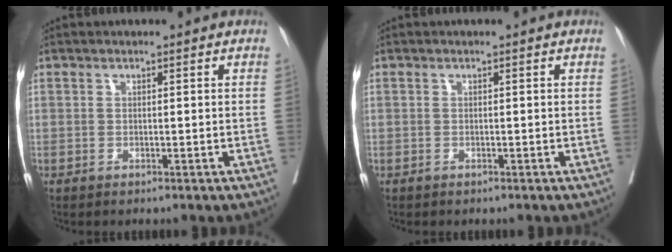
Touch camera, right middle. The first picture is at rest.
{"total": 0.0}